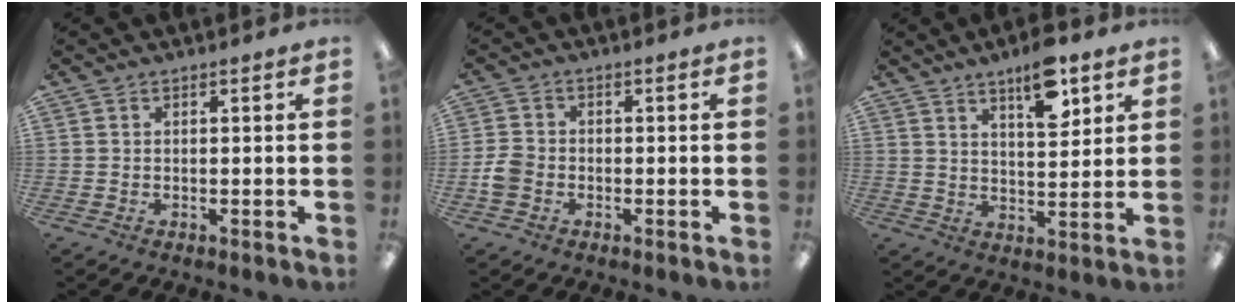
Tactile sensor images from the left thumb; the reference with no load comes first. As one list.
[{"total": 4.3, "force": [-1.5, 3.4, 2.1], "torque": [-0.040, 0.010, -0.027]}, {"total": 10.5, "force": [6.7, 3.9, 7.0], "torque": [-0.094, -0.036, 0.110]}]